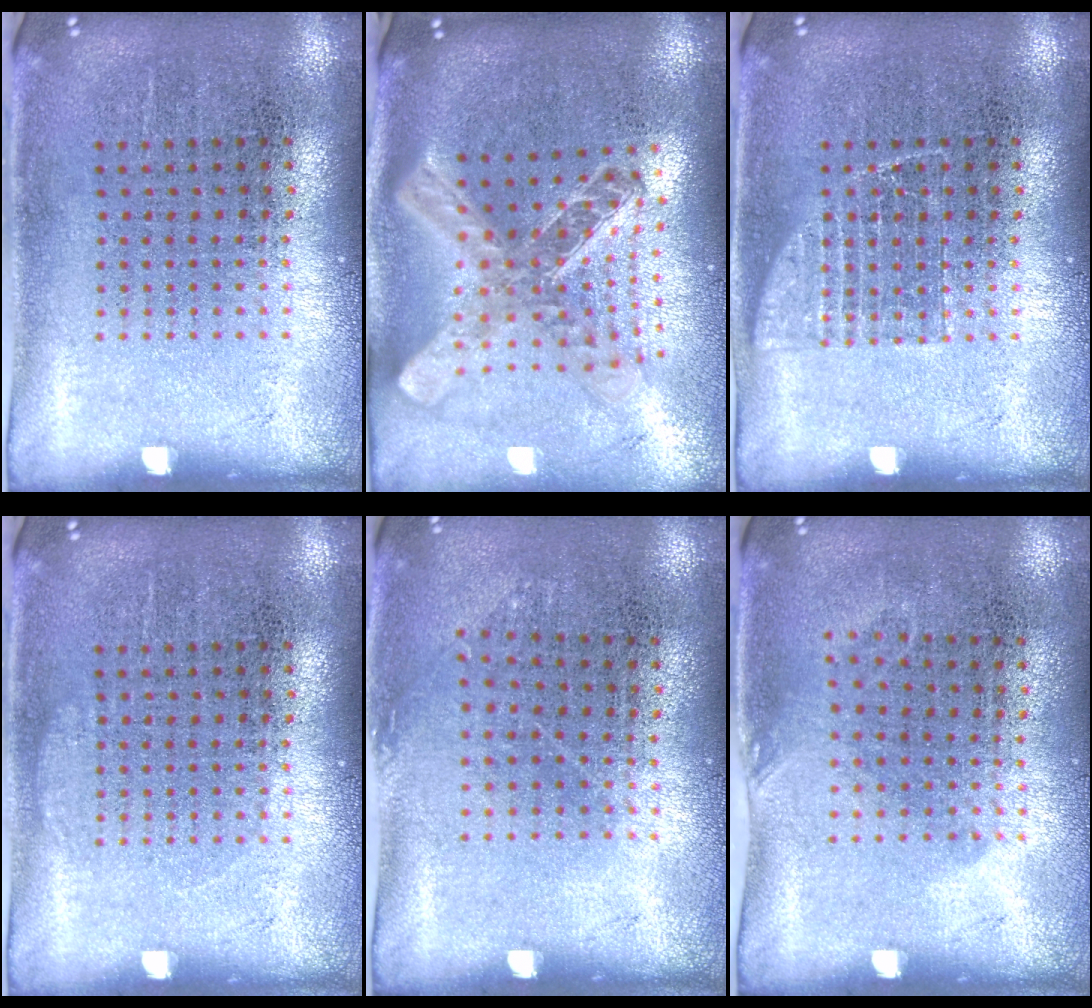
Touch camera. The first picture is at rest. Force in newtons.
{"total": 2.5, "press": 2.0, "slide": 1.6}
{"total": 1.5, "press": 1.5, "slide": 0.3}
{"total": 0.6, "press": 0.5, "slide": 0.1}
{"total": 0.8, "press": 0.6, "slide": 0.6}
{"total": 0.8, "press": 0.6, "slide": 0.5}